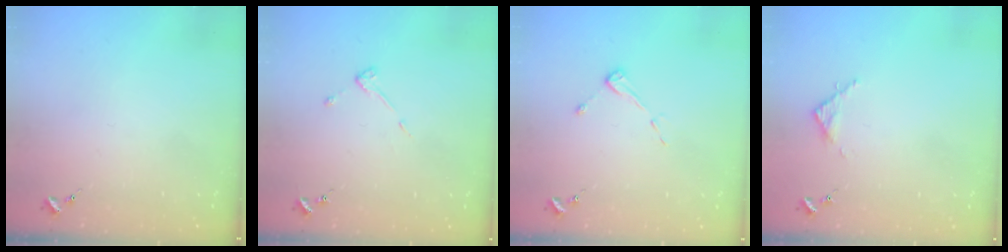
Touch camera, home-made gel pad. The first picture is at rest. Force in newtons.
{"total": 4.3, "press": 4.3, "slide": 0.4}
{"total": 4.3, "press": 4.3, "slide": 0.5}
{"total": 2.8, "press": 2.8, "slide": 0.4}